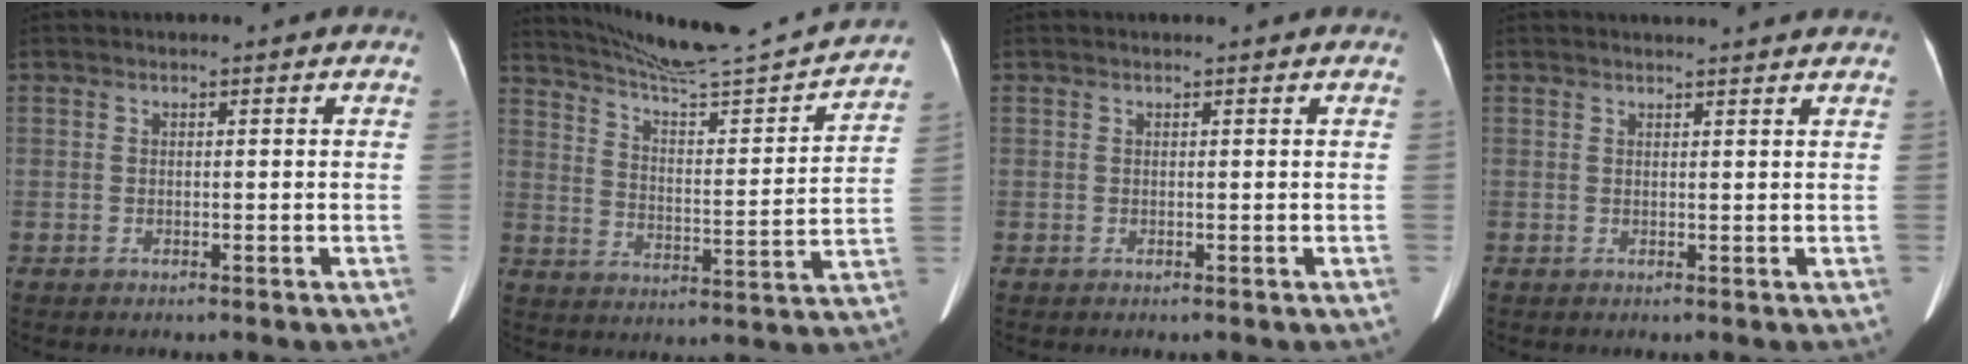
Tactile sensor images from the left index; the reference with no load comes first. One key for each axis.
{"total": 21.4, "fx": 20.0, "fy": -0.1, "fz": 7.5, "tx": -0.123, "ty": -0.043, "tz": 0.282}
{"total": 0.7, "fx": 0.6, "fy": 0.1, "fz": 0.3, "tx": -0.006, "ty": 0.012, "tz": 0.011}
{"total": 5.3, "fx": 5.1, "fy": -0.1, "fz": 1.6, "tx": -0.020, "ty": 0.017, "tz": 0.053}